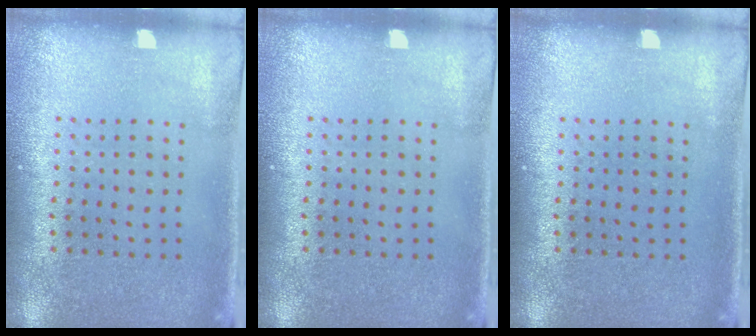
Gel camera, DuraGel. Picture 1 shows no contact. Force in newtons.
{"total": 0.0}
{"total": 0.0}